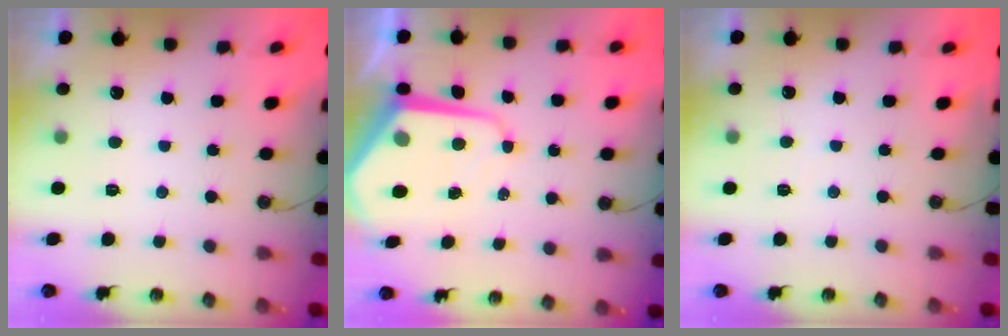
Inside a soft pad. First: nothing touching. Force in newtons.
{"total": 10.2, "press": 10.2, "slide": 1.0}
{"total": 2.9, "press": 2.9, "slide": 0.5}